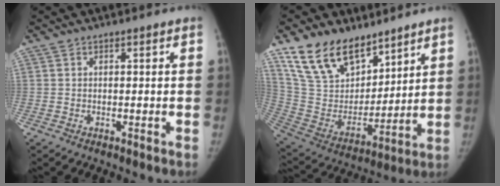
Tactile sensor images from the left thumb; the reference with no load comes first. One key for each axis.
{"total": 18.2, "fx": 13.0, "fy": 9.7, "fz": 8.3, "tx": -0.109, "ty": -0.062, "tz": 0.256}